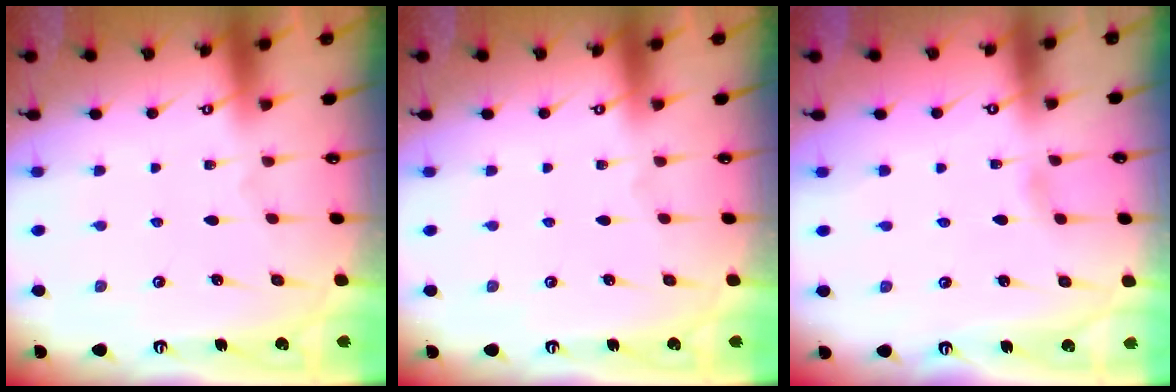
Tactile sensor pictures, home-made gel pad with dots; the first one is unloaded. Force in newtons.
{"total": 0.0}
{"total": 0.6, "press": 0.6, "slide": 0.1}